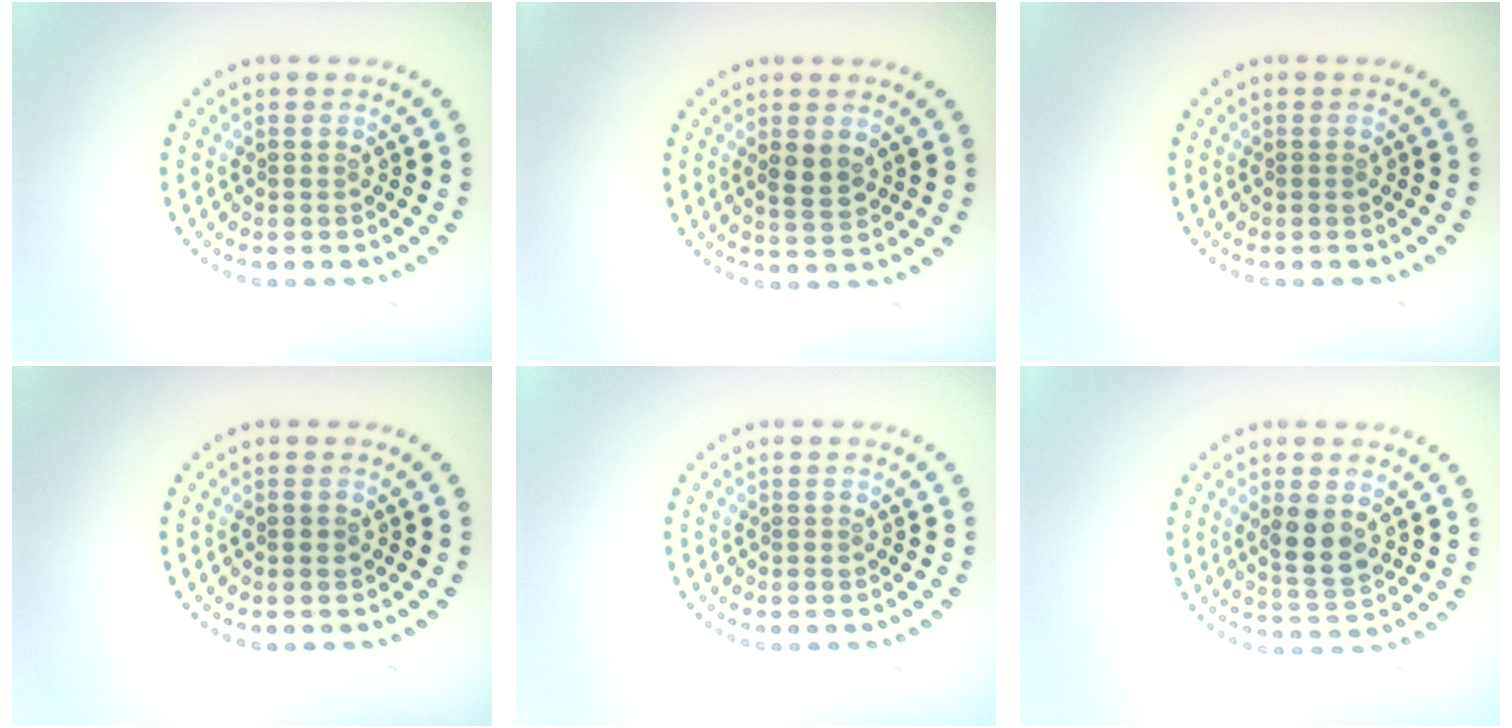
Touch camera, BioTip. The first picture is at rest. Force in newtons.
{"total": 2.1, "press": 2.0, "slide": 0.4}
{"total": 0.0}
{"total": 0.7, "press": 0.7, "slide": 0.1}
{"total": 0.0}
{"total": 3.4, "press": 3.3, "slide": 0.9}